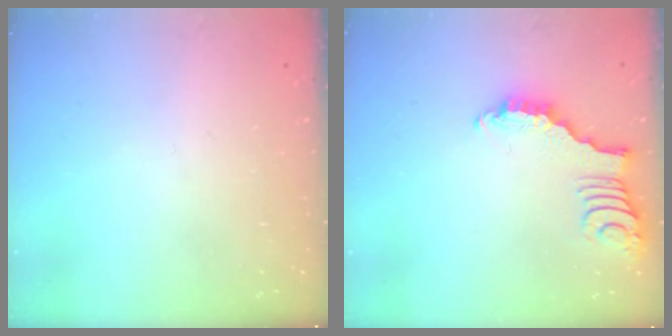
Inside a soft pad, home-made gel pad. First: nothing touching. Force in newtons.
{"total": 2.9, "press": 2.8, "slide": 0.4}